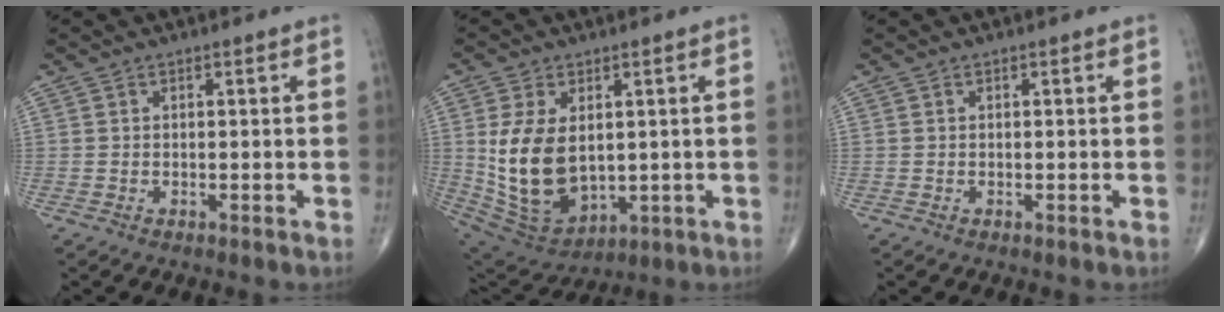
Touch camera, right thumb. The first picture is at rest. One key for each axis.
{"total": 14.8, "fx": 1.2, "fy": 9.4, "fz": 11.4, "tx": -0.209, "ty": -0.015, "tz": 0.049}
{"total": 0.0}